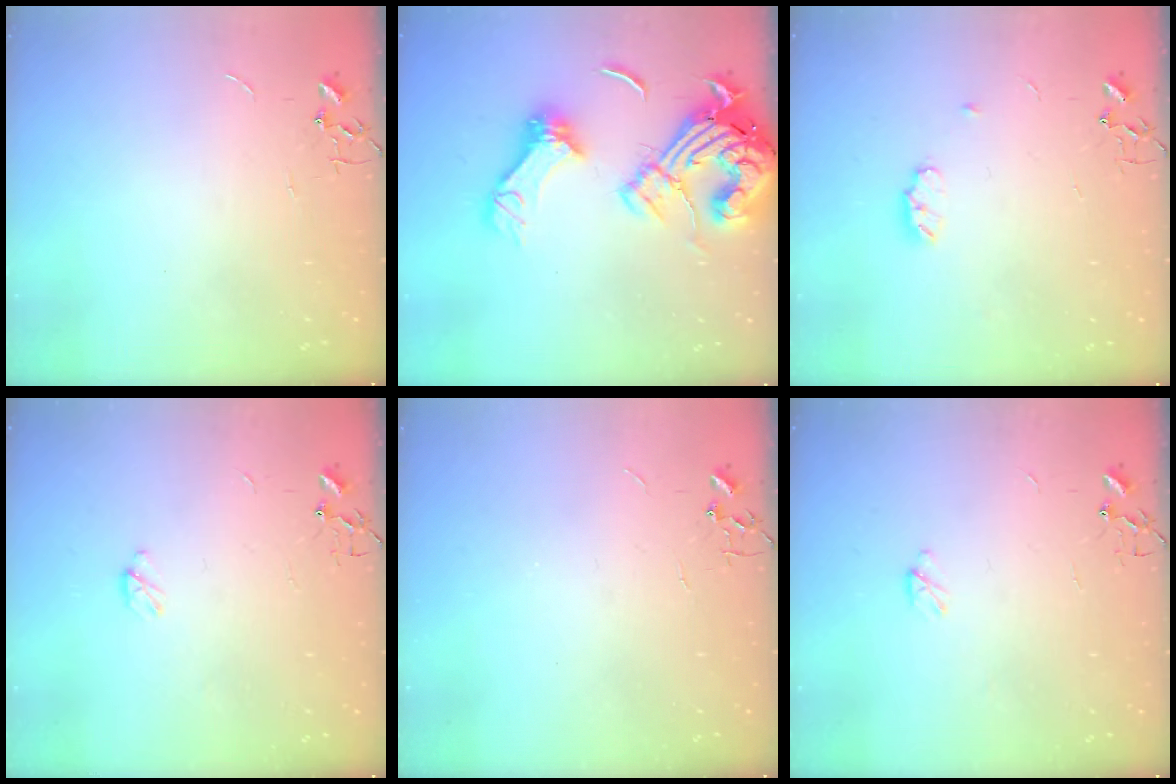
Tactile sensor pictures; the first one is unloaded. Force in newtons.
{"total": 22.0, "press": 21.8, "slide": 2.6}
{"total": 5.2, "press": 5.1, "slide": 0.9}
{"total": 3.2, "press": 3.2, "slide": 0.4}
{"total": 0.0}
{"total": 2.9, "press": 2.9, "slide": 0.4}